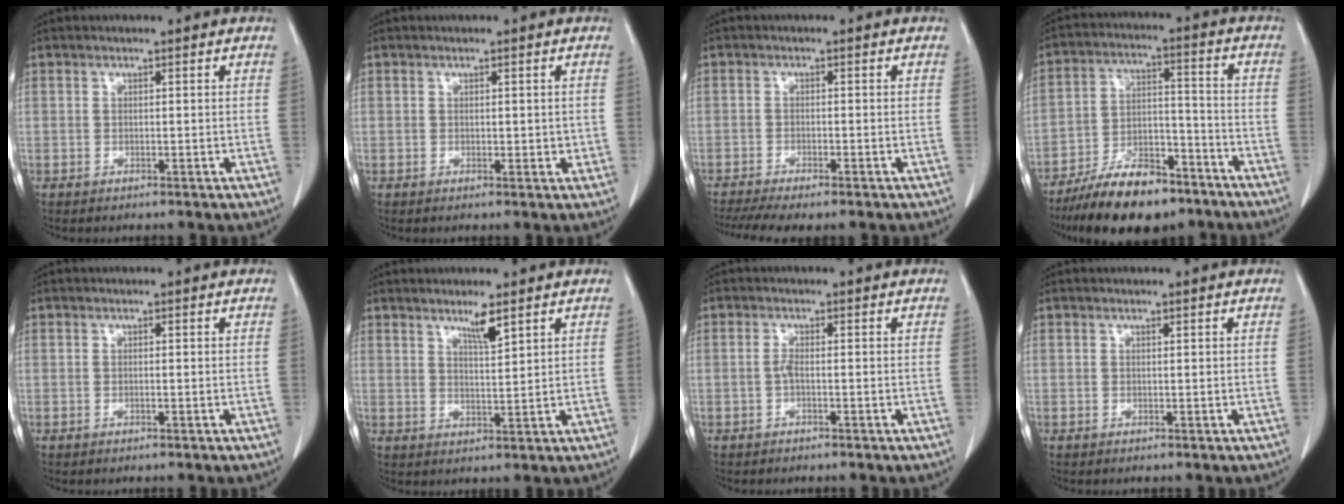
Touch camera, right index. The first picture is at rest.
{"total": 1.6, "force": [0.1, 0.9, 1.3], "torque": [-0.016, -0.003, 0.005]}
{"total": 8.2, "force": [-6.5, 1.3, 4.7], "torque": [-0.071, -0.008, -0.101]}
{"total": 14.1, "force": [-10.7, 5.1, 7.7], "torque": [-0.126, 0.014, -0.181]}
{"total": 0.0}
{"total": 3.6, "force": [2.6, 0.1, 2.5], "torque": [-0.047, -0.007, 0.049]}
{"total": 1.2, "force": [-0.3, 0.1, 1.1], "torque": [-0.024, 0.002, -0.009]}
{"total": 0.0}